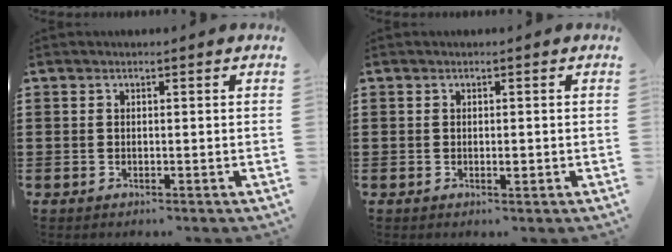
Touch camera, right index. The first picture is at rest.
{"total": 0.9, "force": [-0.1, 0.4, 0.8], "torque": [-0.014, 0.000, -0.002]}